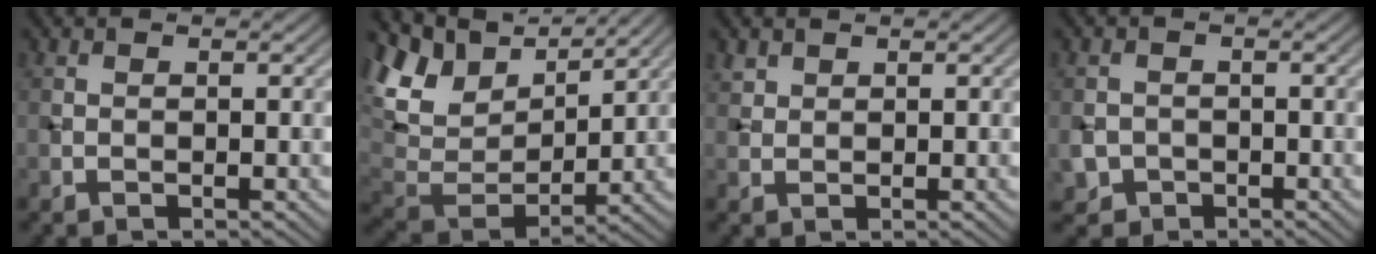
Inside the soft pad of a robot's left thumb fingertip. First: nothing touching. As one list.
[{"total": 11.7, "force": [7.1, 6.3, 6.9], "torque": [-0.189, 0.022, 0.132]}, {"total": 1.3, "force": [1.1, 0.7, 0.3], "torque": [-0.010, 0.002, 0.026]}, {"total": 3.0, "force": [-1.3, 2.6, 0.8], "torque": [-0.020, -0.011, -0.028]}]